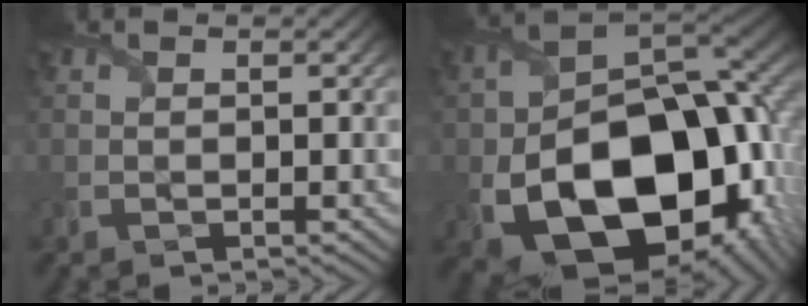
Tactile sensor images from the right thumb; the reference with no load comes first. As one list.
[{"total": 20.5, "force": [-6.1, 13.7, 13.9], "torque": [-0.234, -0.058, -0.069]}]